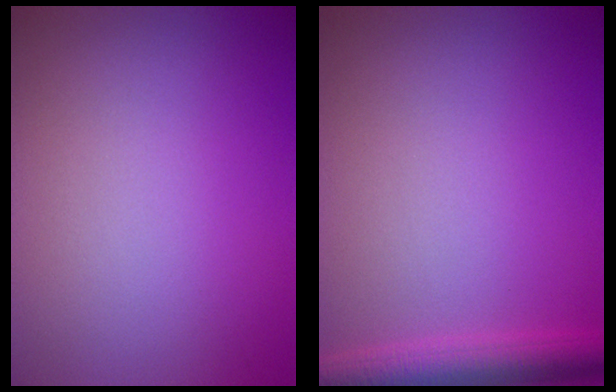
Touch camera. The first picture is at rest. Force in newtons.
{"total": 3.4, "press": 3.4, "slide": 0.2}